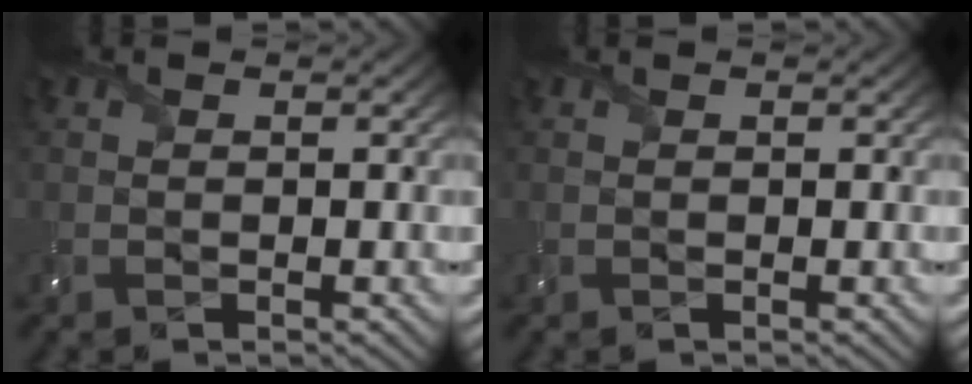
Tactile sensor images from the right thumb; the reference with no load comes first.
{"total": 0.0}